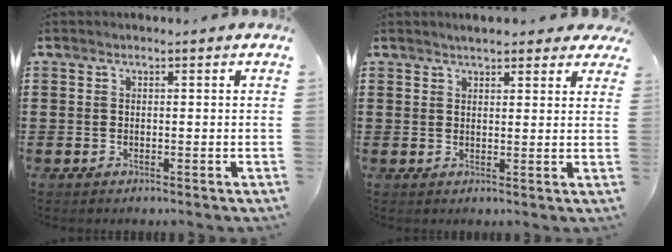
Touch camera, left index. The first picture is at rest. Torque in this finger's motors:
{"motor_torque": [1.65, -0.48, 0.49, 0.00]}